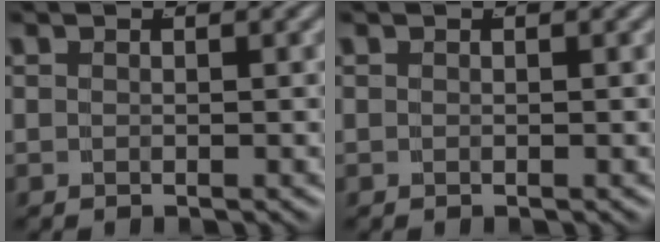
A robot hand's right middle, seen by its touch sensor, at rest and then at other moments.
{"total": 0.0}